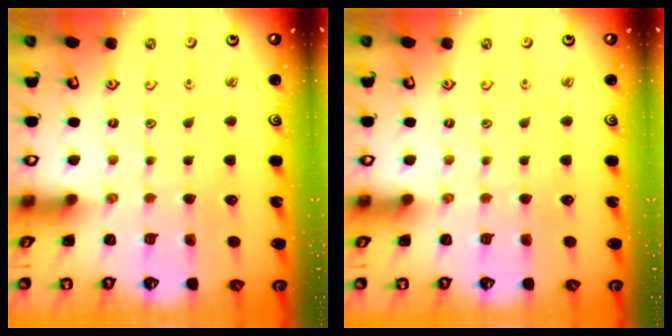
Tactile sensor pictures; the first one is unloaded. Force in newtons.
{"total": 0.0}